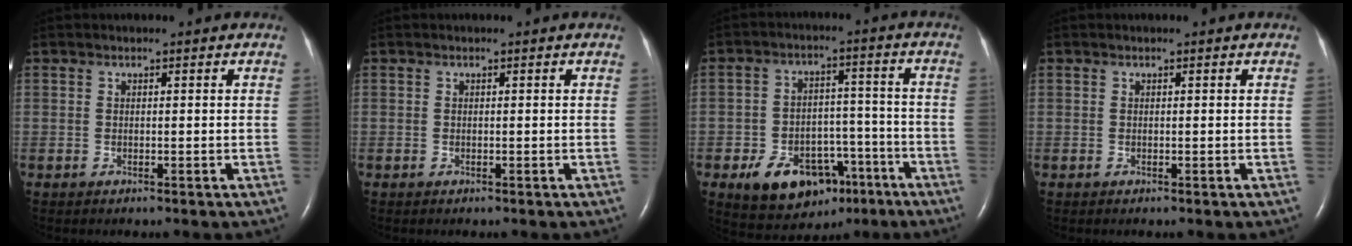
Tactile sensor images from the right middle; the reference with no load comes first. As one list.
[{"total": 0.0}, {"total": 12.6, "force": [-6.9, 7.8, 7.2], "torque": [-0.107, 0.018, -0.095]}, {"total": 0.0}]